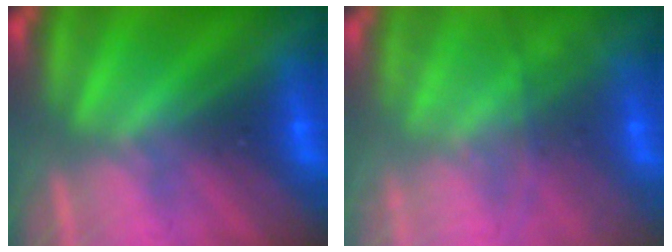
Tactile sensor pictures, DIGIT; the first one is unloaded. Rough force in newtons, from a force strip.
{"total": 7.5}